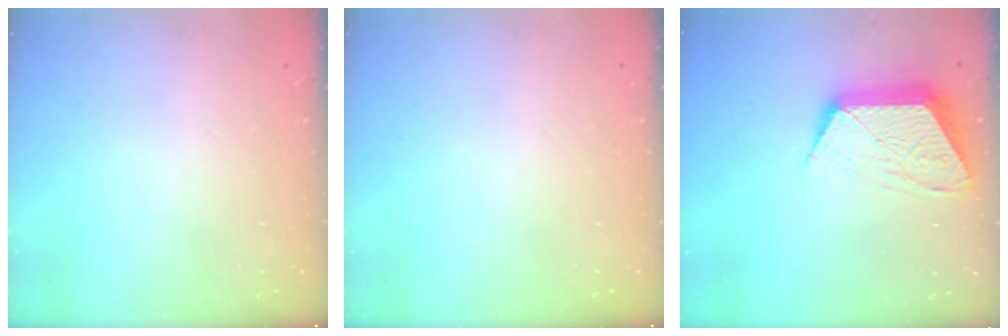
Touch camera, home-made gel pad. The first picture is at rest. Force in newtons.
{"total": 0.0}
{"total": 12.3, "press": 12.2, "slide": 0.7}